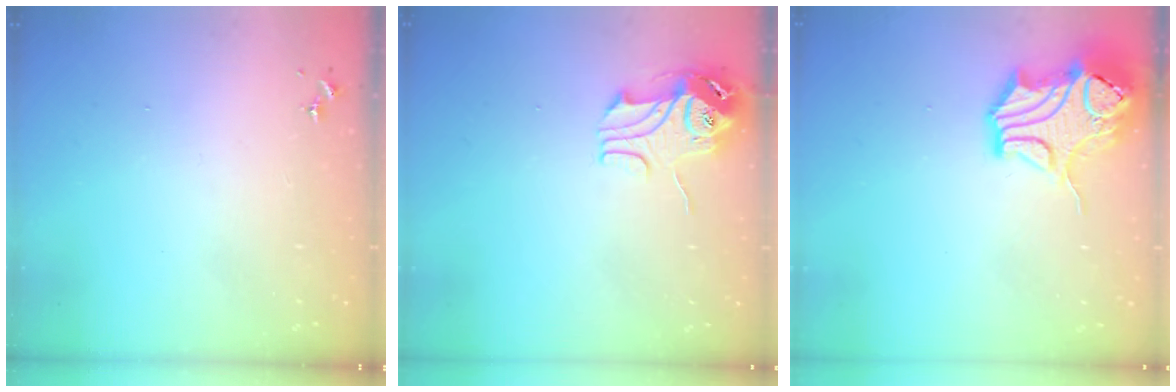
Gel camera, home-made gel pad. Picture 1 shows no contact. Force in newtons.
{"total": 10.9, "press": 10.9, "slide": 1.1}
{"total": 15.2, "press": 15.0, "slide": 2.4}